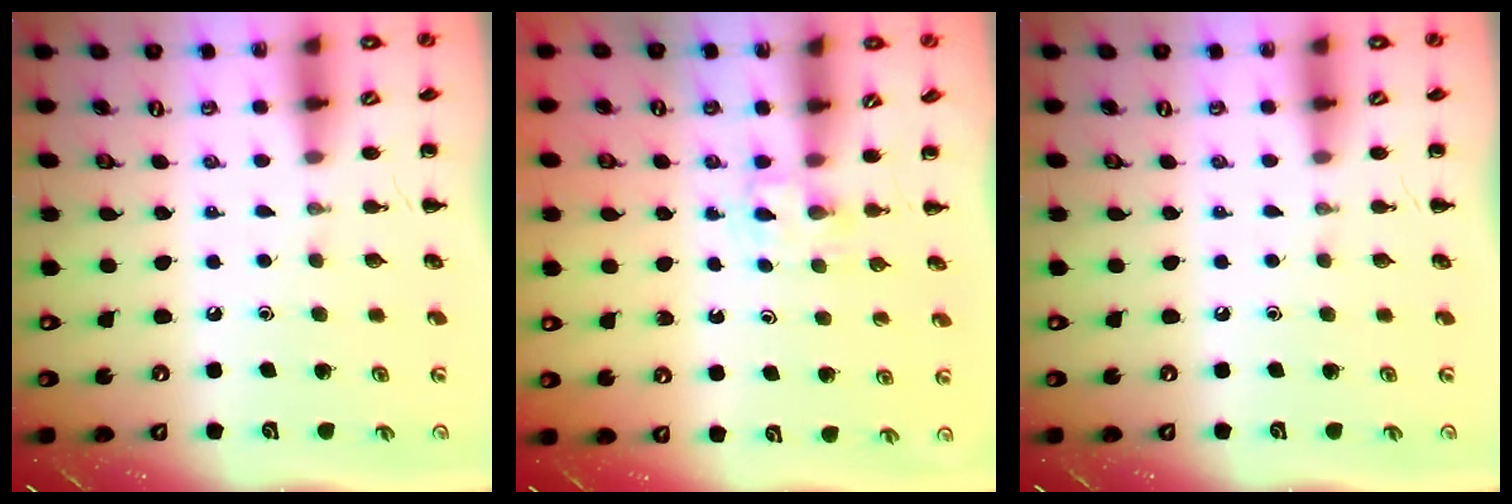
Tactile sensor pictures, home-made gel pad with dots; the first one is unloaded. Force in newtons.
{"total": 2.6, "press": 2.4, "slide": 1.0}
{"total": 0.0}